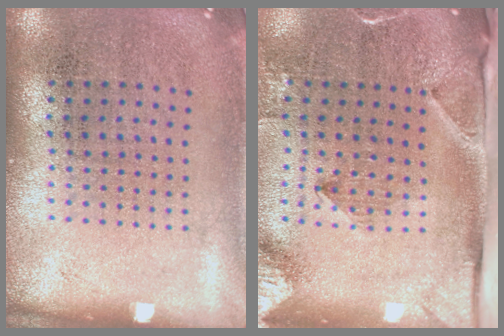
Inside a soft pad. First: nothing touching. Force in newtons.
{"total": 3.3, "press": 2.3, "slide": 2.4}